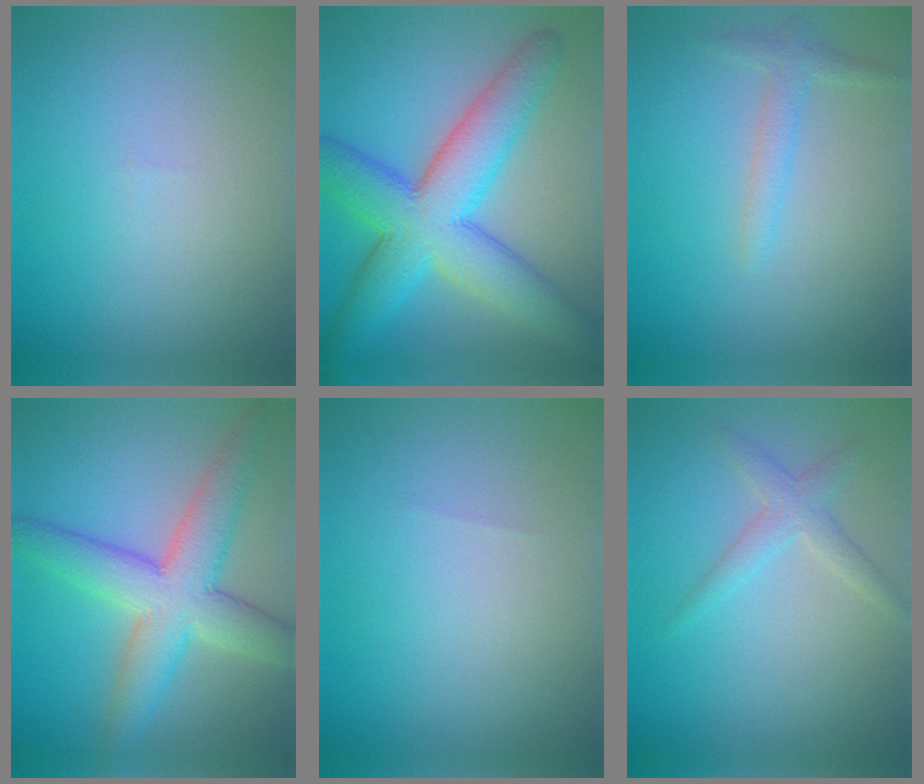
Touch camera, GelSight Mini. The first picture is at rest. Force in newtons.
{"total": 10.0, "press": 10.0, "slide": 0.3}
{"total": 1.7, "press": 1.7, "slide": 0.1}
{"total": 7.2, "press": 7.2, "slide": 0.2}
{"total": 0.0}
{"total": 2.1, "press": 2.1, "slide": 0.1}